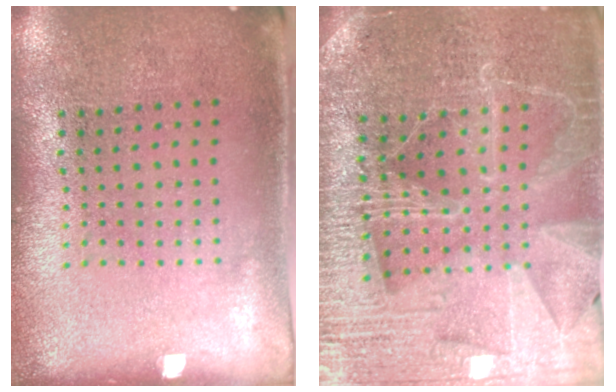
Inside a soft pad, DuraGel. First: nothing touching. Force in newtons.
{"total": 4.1, "press": 3.9, "slide": 1.4}